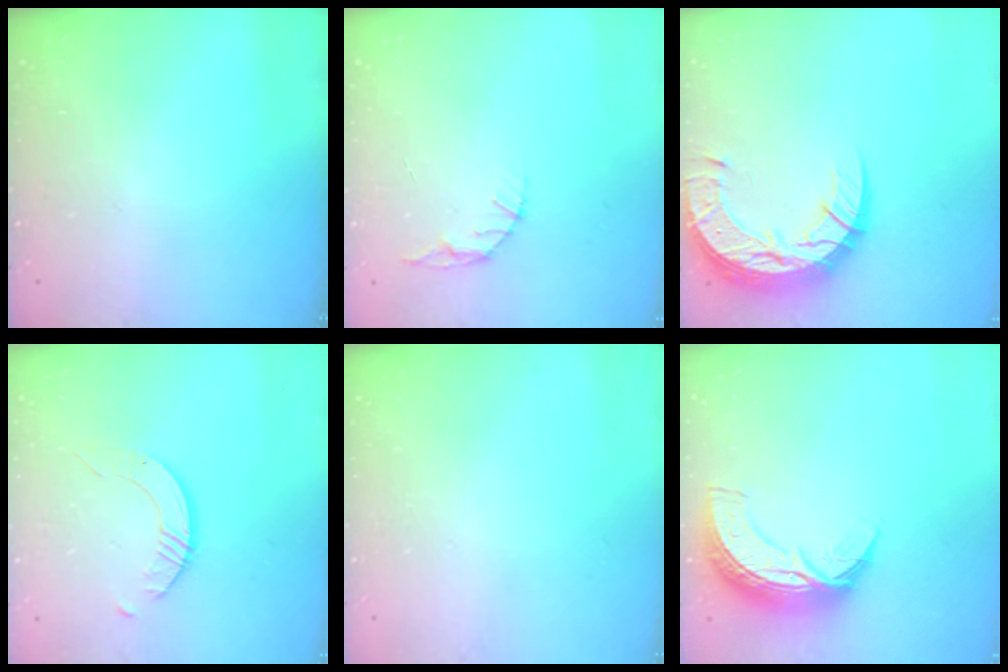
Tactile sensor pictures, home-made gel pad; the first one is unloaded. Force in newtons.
{"total": 3.8, "press": 3.7, "slide": 0.4}
{"total": 16.4, "press": 16.4, "slide": 1.0}
{"total": 2.9, "press": 2.9, "slide": 0.2}
{"total": 0.0}
{"total": 11.7, "press": 11.7, "slide": 0.6}